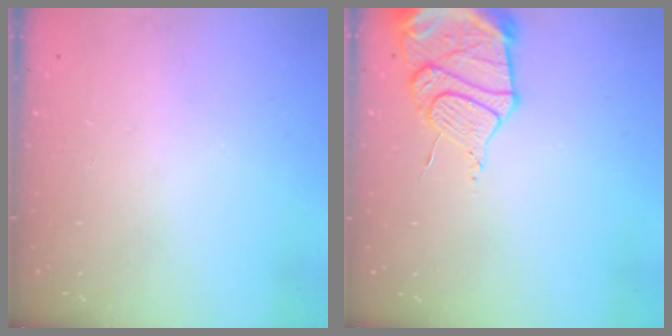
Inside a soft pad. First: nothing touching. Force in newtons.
{"total": 13.5, "press": 13.4, "slide": 1.0}